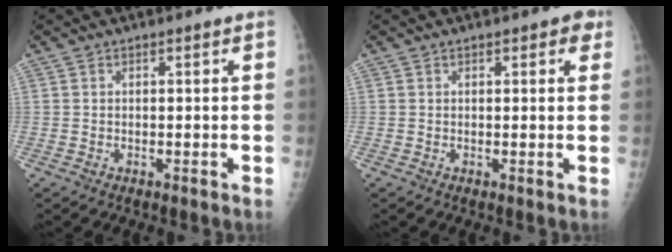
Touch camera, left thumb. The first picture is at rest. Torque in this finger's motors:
{"motor_torque": [-0.10, 0.17, -0.26, -0.23, 0.02]}